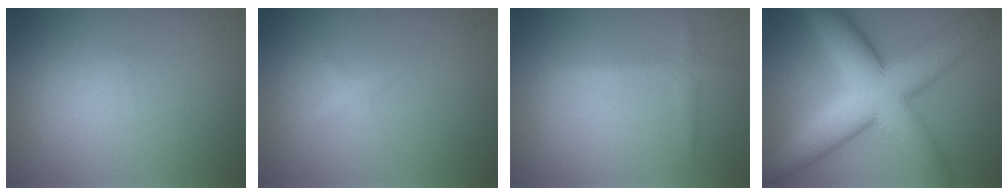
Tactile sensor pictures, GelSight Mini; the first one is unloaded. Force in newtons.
{"total": 0.9, "press": 0.9, "slide": 0.0}
{"total": 1.4, "press": 1.4, "slide": 0.1}
{"total": 12.5, "press": 12.5, "slide": 0.4}